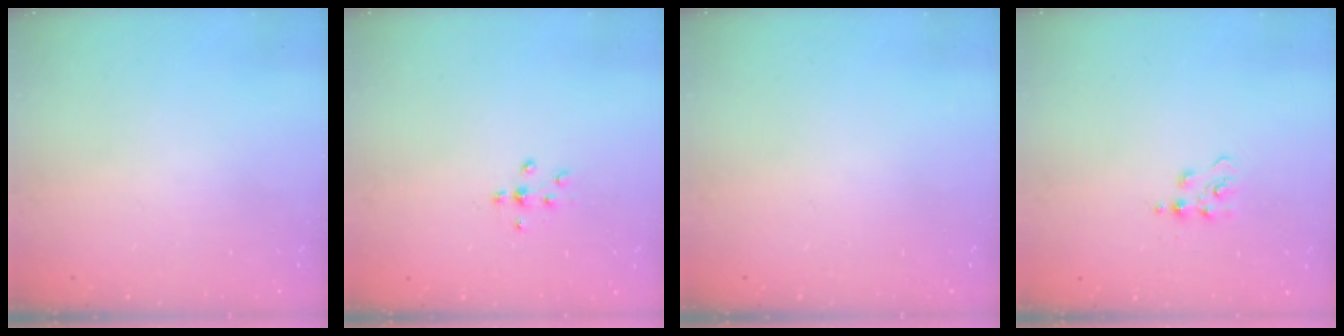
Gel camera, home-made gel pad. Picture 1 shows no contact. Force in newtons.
{"total": 3.9, "press": 3.7, "slide": 1.1}
{"total": 0.0}
{"total": 3.8, "press": 3.8, "slide": 0.4}